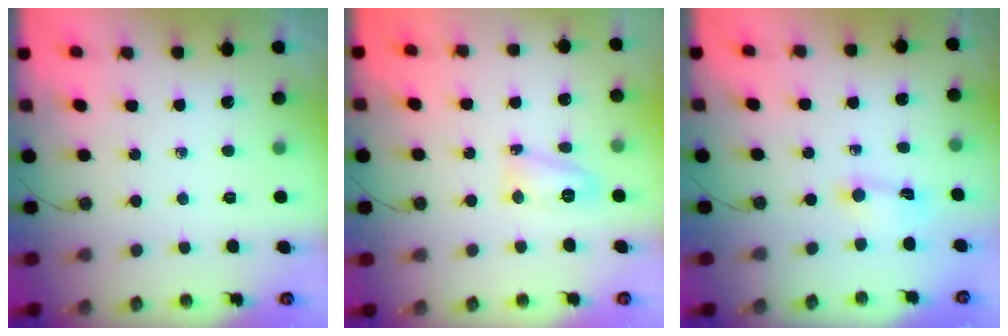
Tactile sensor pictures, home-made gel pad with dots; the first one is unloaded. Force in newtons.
{"total": 9.1, "press": 9.0, "slide": 1.2}
{"total": 1.6, "press": 1.6, "slide": 0.2}